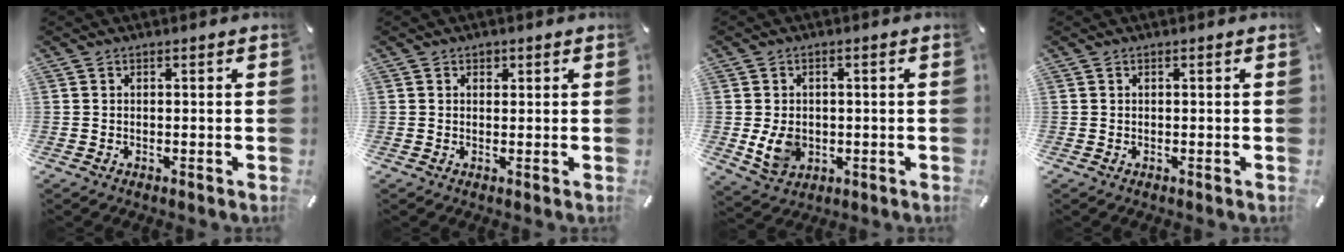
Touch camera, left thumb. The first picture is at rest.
{"total": 1.1, "force": [0.5, 0.9, 0.3], "torque": [0.003, 0.000, 0.008]}
{"total": 6.7, "force": [-0.6, 5.3, 4.0], "torque": [-0.081, -0.003, -0.012]}
{"total": 0.0}